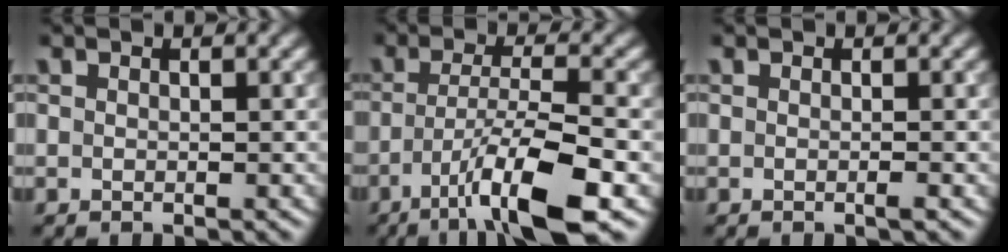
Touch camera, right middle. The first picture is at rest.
{"total": 8.2, "force": [-4.1, 1.5, 7.0], "torque": [-0.110, 0.004, -0.073]}
{"total": 0.5, "force": [-0.2, -0.1, 0.5], "torque": [-0.007, 0.000, -0.005]}